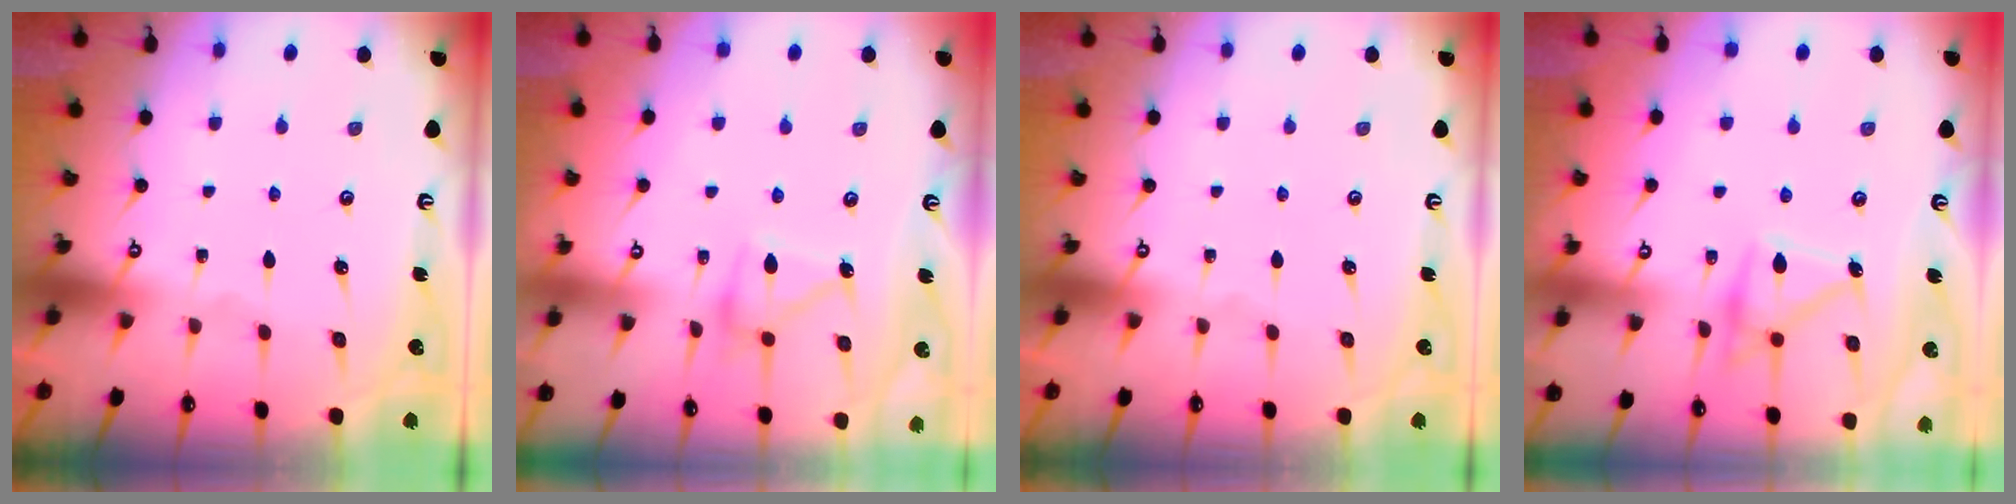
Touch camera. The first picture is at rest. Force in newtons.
{"total": 14.0, "press": 14.0, "slide": 0.7}
{"total": 0.0}
{"total": 16.5, "press": 16.4, "slide": 1.1}